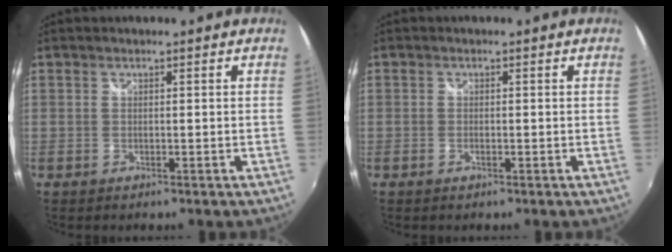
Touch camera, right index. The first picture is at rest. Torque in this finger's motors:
{"motor_torque": [-0.22, 0.11, -0.03, 0.00]}